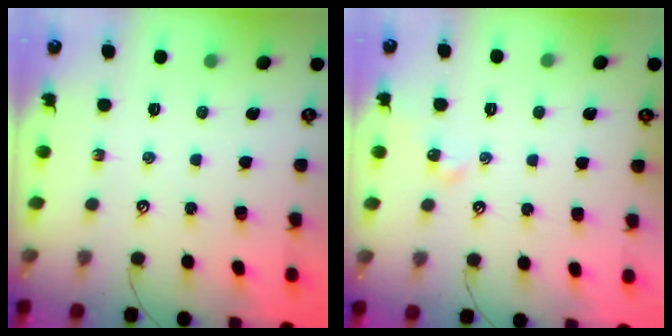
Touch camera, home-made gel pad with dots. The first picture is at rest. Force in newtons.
{"total": 0.0}